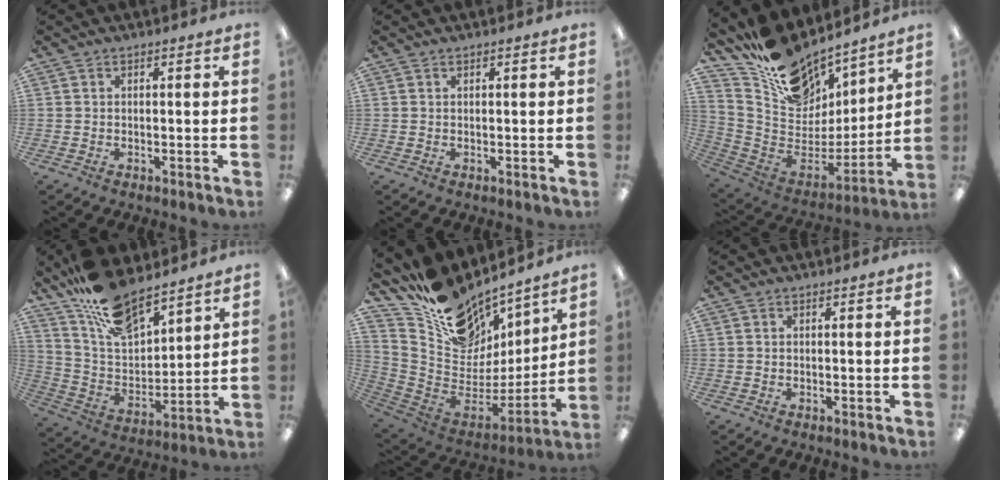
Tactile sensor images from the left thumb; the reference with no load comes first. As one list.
[{"total": 0.5, "force": [0.4, 0.1, 0.3], "torque": [-0.006, 0.002, 0.008]}, {"total": 17.1, "force": [15.3, 5.4, 5.2], "torque": [-0.136, -0.112, 0.284]}, {"total": 15.8, "force": [13.3, 5.4, 6.6], "torque": [-0.151, -0.077, 0.243]}, {"total": 17.4, "force": [13.8, 9.1, 5.3], "torque": [-0.114, -0.125, 0.258]}, {"total": 0.0}]